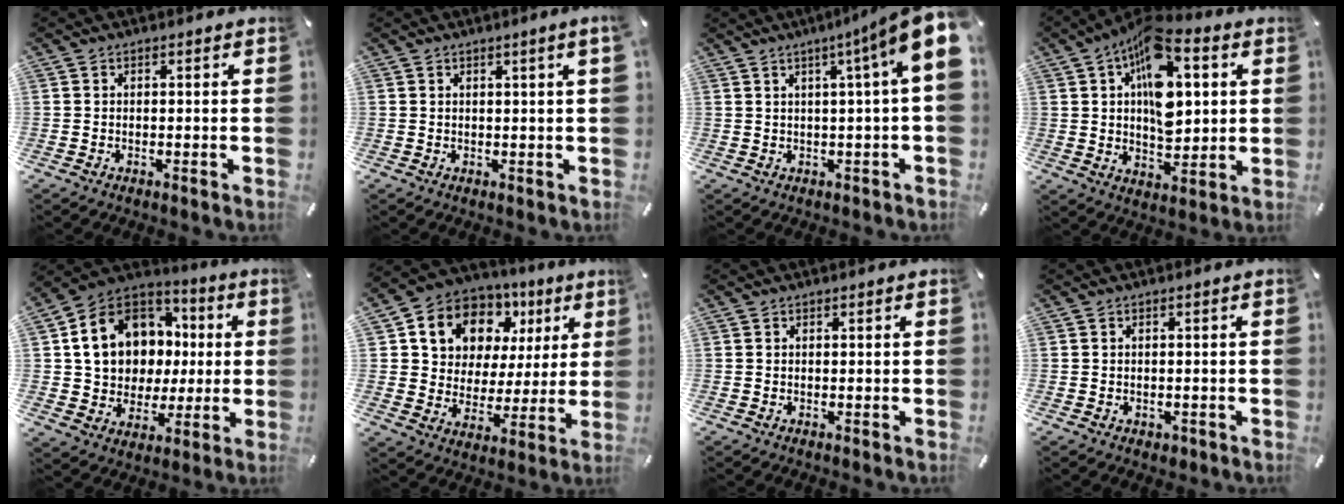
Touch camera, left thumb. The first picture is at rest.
{"total": 1.9, "force": [0.8, -0.2, 1.7], "torque": [-0.030, -0.002, 0.014]}
{"total": 10.6, "force": [3.9, 0.5, 9.8], "torque": [-0.151, -0.031, 0.062]}
{"total": 16.8, "force": [5.6, 9.6, 12.5], "torque": [-0.207, -0.017, 0.098]}
{"total": 15.9, "force": [2.9, 13.6, 7.7], "torque": [-0.154, -0.014, 0.063]}
{"total": 12.4, "force": [5.6, 10.3, 3.9], "torque": [-0.082, -0.026, 0.110]}
{"total": 0.0}
{"total": 1.3, "force": [-0.5, 1.2, 0.4], "torque": [-0.007, 0.004, -0.011]}